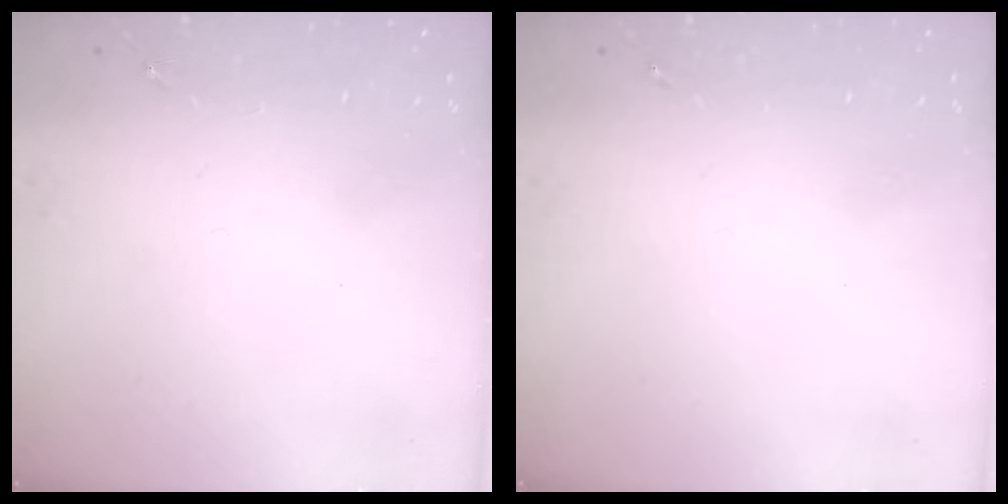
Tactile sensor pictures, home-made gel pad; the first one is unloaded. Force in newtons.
{"total": 0.0}